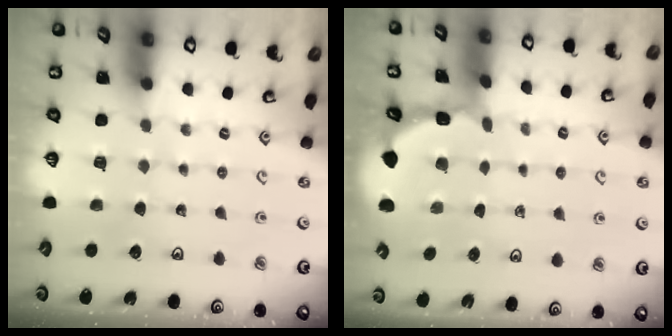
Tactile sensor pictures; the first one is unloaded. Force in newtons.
{"total": 1.6, "press": 1.6, "slide": 0.1}